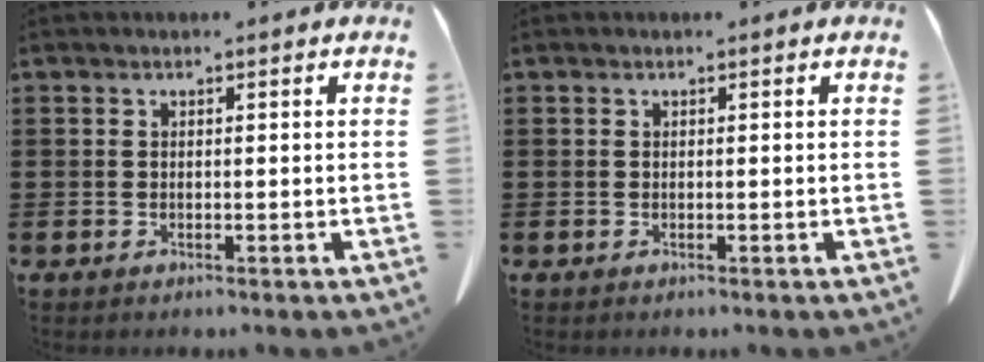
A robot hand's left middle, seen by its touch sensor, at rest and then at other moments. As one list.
[{"total": 0.0}]